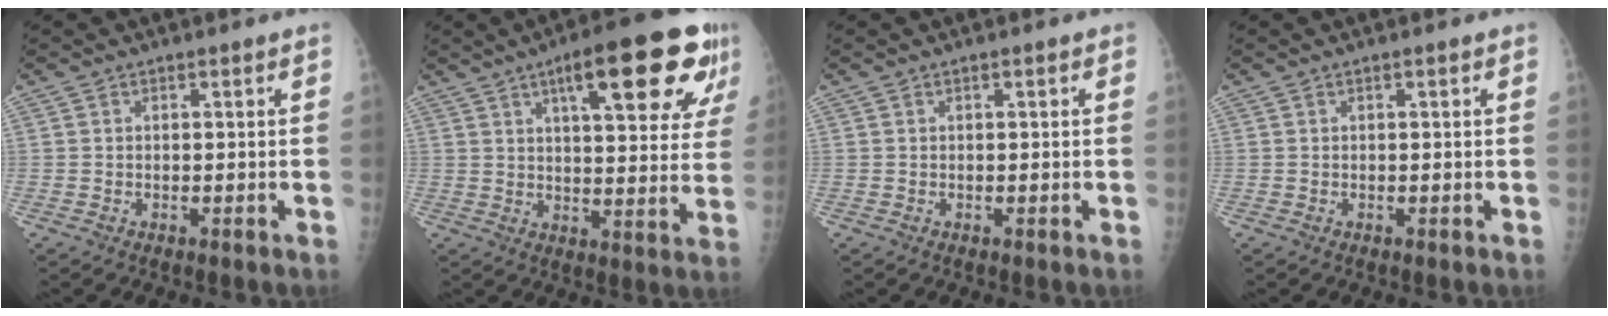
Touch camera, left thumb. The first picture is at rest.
{"total": 20.8, "force": [10.4, 5.8, 17.0], "torque": [-0.208, -0.017, 0.141]}
{"total": 0.6, "force": [0.2, 0.2, 0.5], "torque": [-0.010, 0.001, 0.003]}
{"total": 0.0}